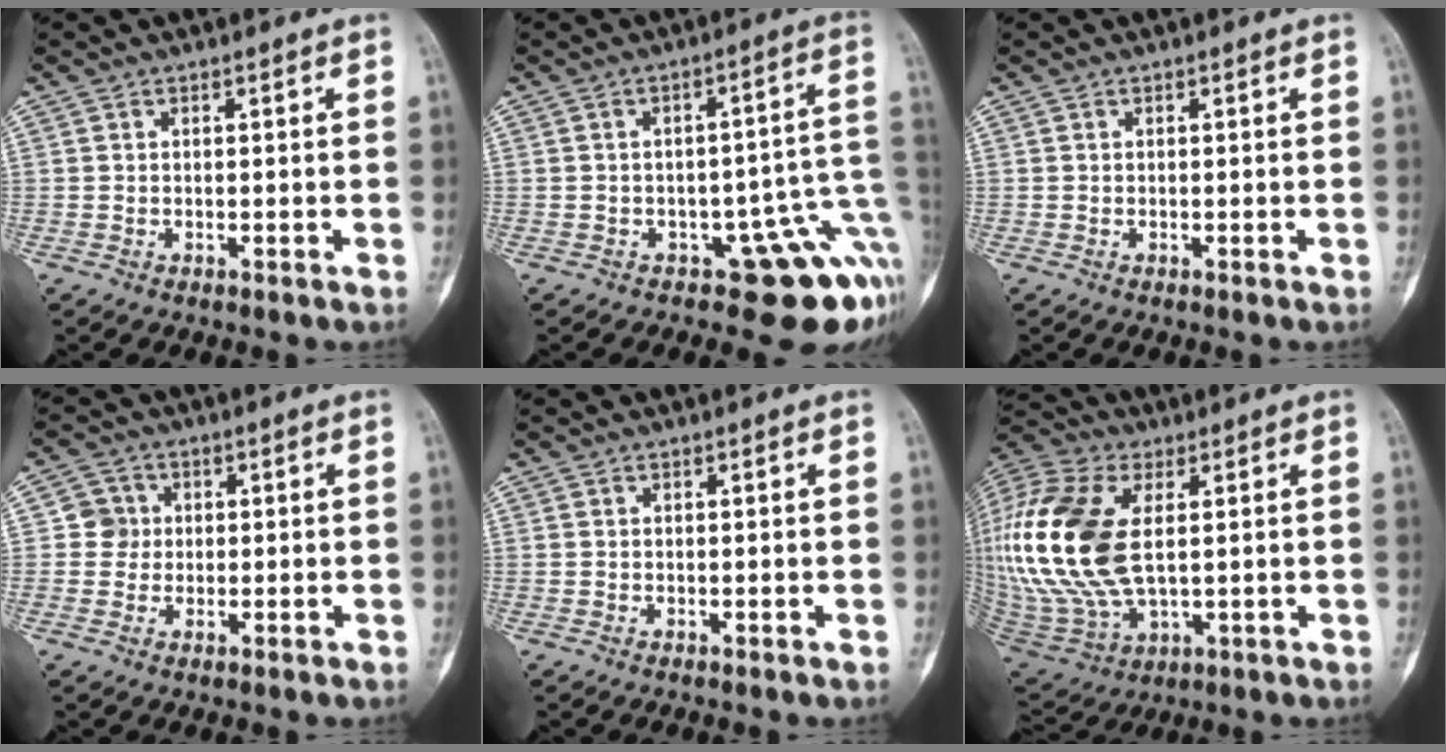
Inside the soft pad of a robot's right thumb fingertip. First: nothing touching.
{"total": 13.2, "force": [-4.4, 6.2, 10.8], "torque": [-0.075, 0.039, -0.048]}
{"total": 0.0}
{"total": 4.1, "force": [0.2, 4.0, 0.6], "torque": [0.025, 0.009, -0.003]}
{"total": 0.0}
{"total": 25.2, "force": [3.2, 14.1, 20.6], "torque": [-0.469, -0.012, 0.064]}